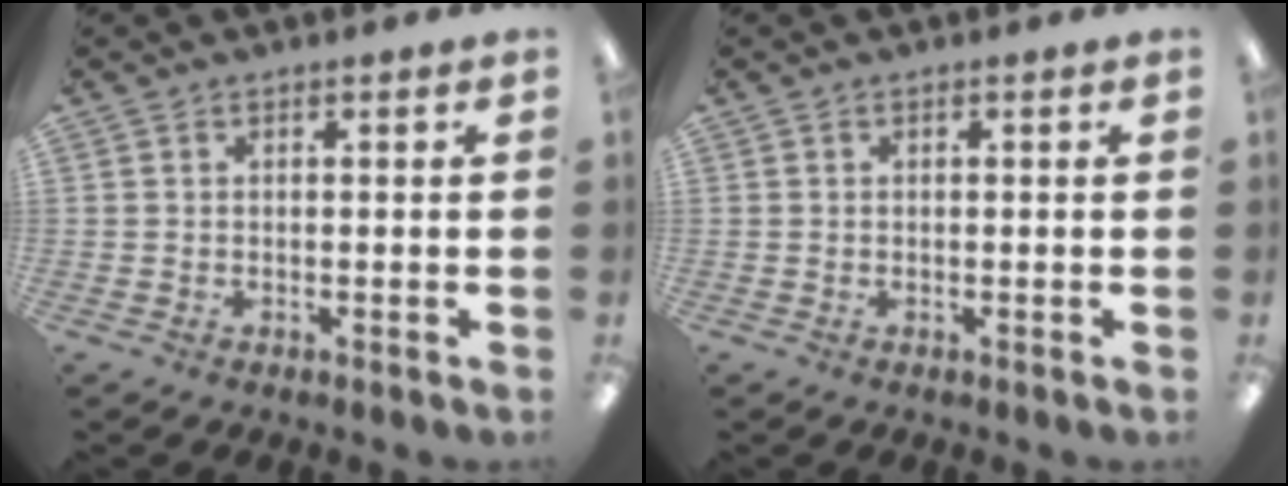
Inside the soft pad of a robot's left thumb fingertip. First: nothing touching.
{"total": 0.0}